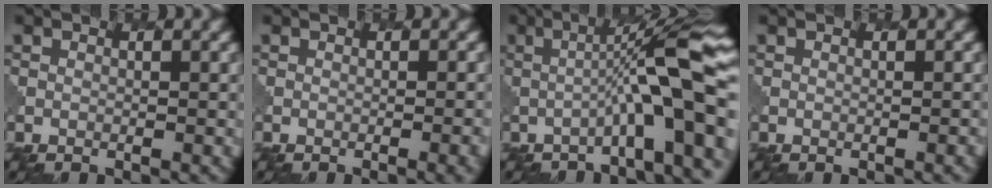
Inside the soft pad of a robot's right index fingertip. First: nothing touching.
{"total": 2.9, "force": [-1.5, 0.9, 2.4], "torque": [-0.010, 0.009, -0.014]}
{"total": 9.0, "force": [-2.3, 1.3, 8.7], "torque": [-0.114, 0.028, -0.042]}
{"total": 1.1, "force": [-0.5, 0.4, 0.8], "torque": [0.000, 0.003, -0.001]}